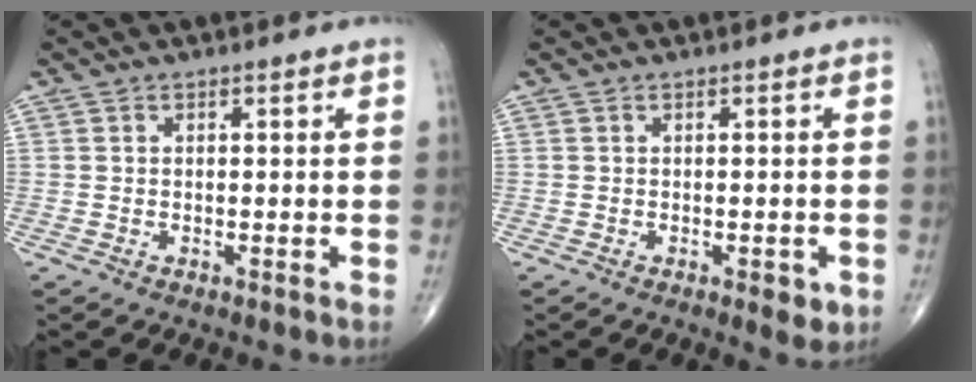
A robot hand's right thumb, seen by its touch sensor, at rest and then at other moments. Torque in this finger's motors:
{"motor_torque": [0.55, 0.67, -0.10, -0.05, 0.01]}